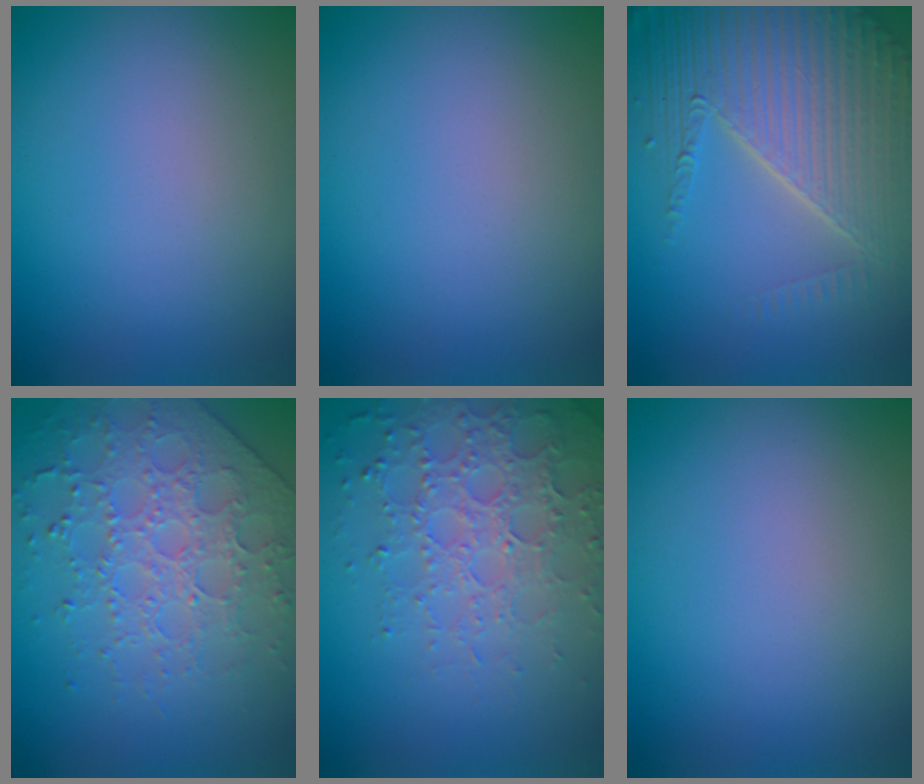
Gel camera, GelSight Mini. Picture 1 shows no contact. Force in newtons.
{"total": 0.0}
{"total": 8.4, "press": 5.6, "slide": 6.3}
{"total": 4.0, "press": 4.0, "slide": 0.1}
{"total": 4.4, "press": 3.9, "slide": 2.1}
{"total": 0.0}